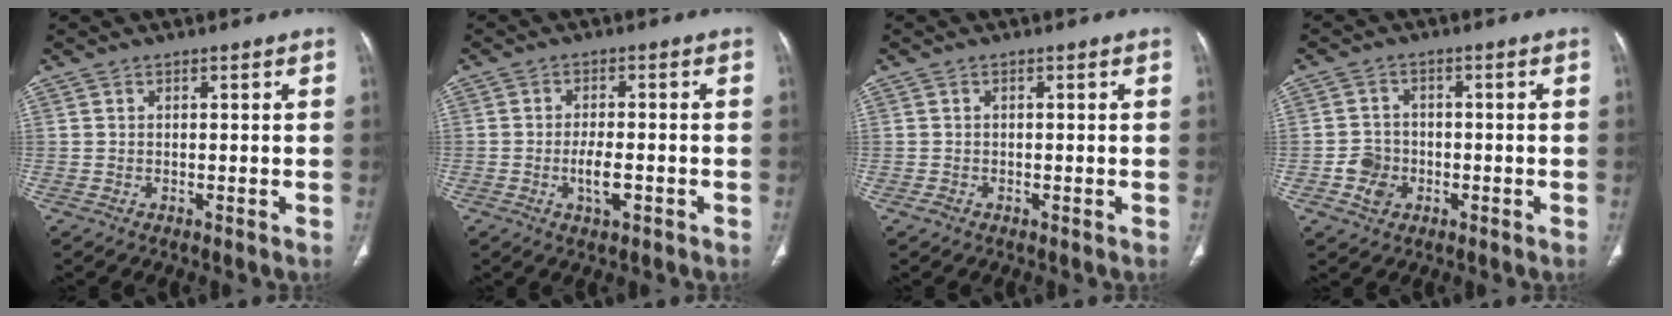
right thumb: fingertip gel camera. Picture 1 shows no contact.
{"total": 4.4, "force": [-1.5, 1.8, 3.7], "torque": [-0.065, 0.003, -0.025]}
{"total": 0.8, "force": [-0.5, 0.6, 0.2], "torque": [-0.003, 0.001, -0.011]}
{"total": 4.7, "force": [-1.6, 4.0, 1.8], "torque": [-0.016, 0.012, -0.027]}